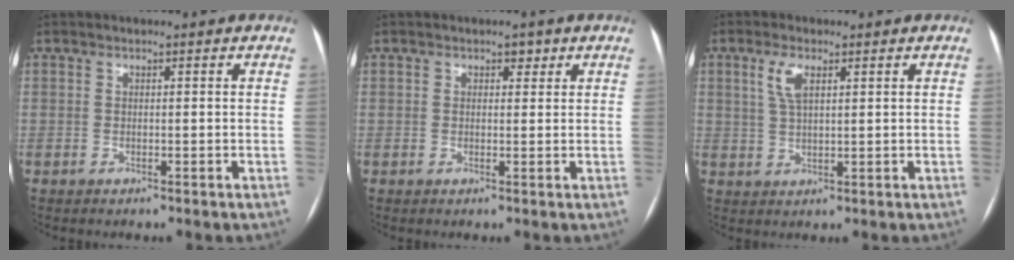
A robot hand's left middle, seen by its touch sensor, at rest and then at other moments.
{"total": 1.5, "force": [0.9, 1.0, 0.7], "torque": [-0.004, 0.002, 0.010]}
{"total": 3.8, "force": [1.7, 1.2, 3.2], "torque": [-0.071, 0.006, 0.036]}